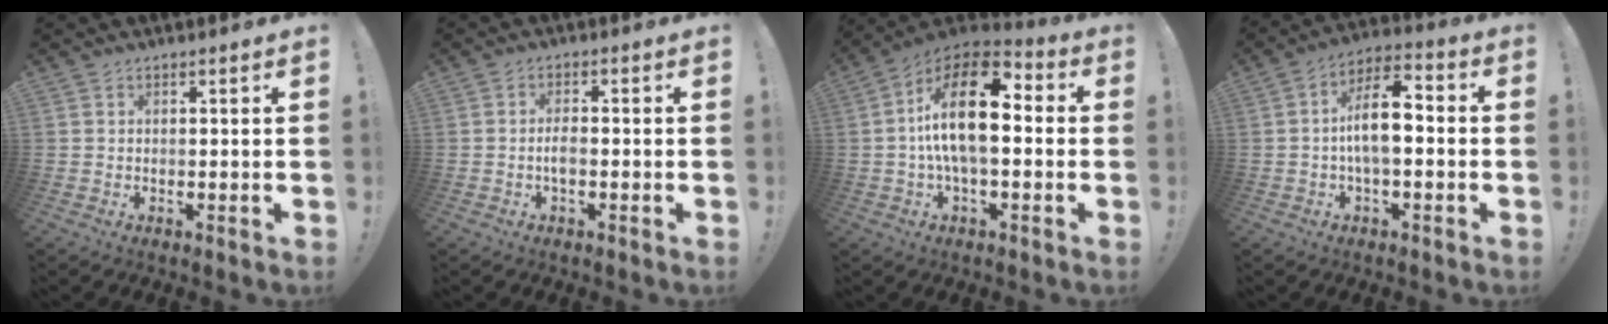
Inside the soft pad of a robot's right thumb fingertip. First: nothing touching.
{"total": 3.3, "force": [-1.0, 1.4, 2.8], "torque": [-0.065, 0.003, -0.021]}
{"total": 18.6, "force": [1.7, 8.3, 16.6], "torque": [-0.295, 0.000, 0.023]}
{"total": 11.8, "force": [-0.8, 5.3, 10.5], "torque": [-0.182, 0.012, -0.015]}